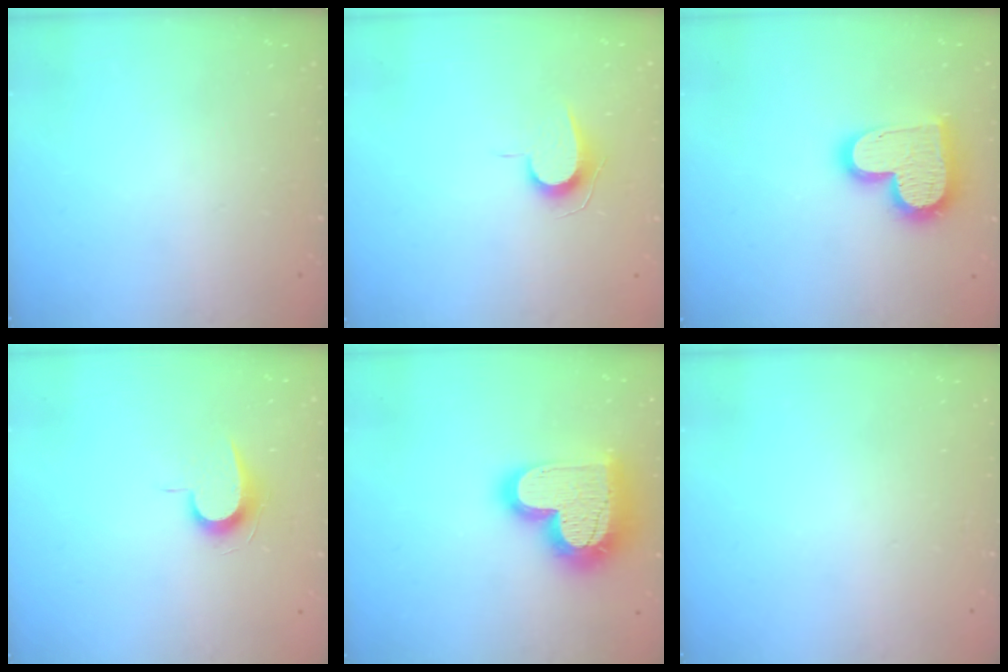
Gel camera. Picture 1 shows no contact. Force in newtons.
{"total": 7.0, "press": 7.0, "slide": 0.7}
{"total": 17.4, "press": 17.3, "slide": 1.3}
{"total": 7.1, "press": 7.0, "slide": 0.7}
{"total": 23.3, "press": 23.2, "slide": 1.9}
{"total": 0.0}